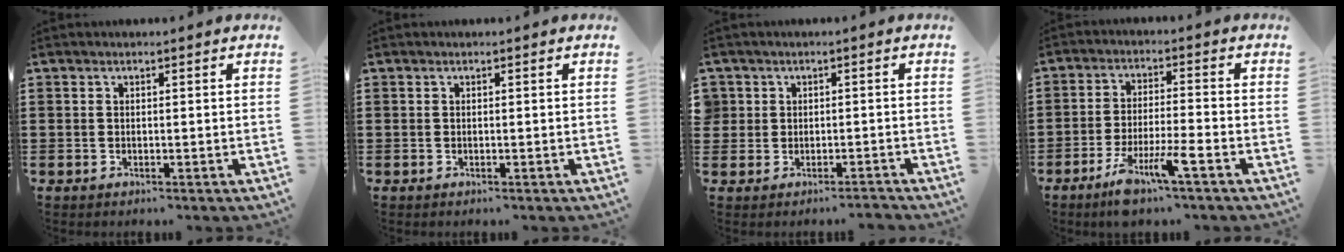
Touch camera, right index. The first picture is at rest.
{"total": 0.0}
{"total": 1.6, "force": [-0.6, 1.4, 0.0], "torque": [-0.007, 0.008, -0.016]}
{"total": 6.6, "force": [-4.7, 0.3, 4.6], "torque": [-0.094, -0.016, -0.088]}